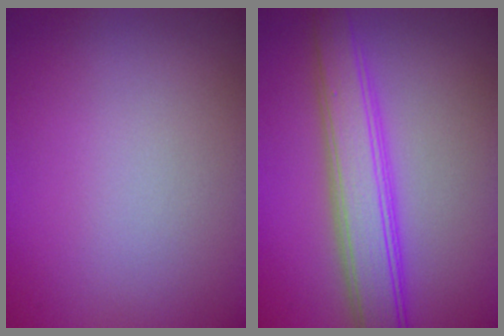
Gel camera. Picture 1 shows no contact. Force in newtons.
{"total": 5.3, "press": 5.3, "slide": 0.0}